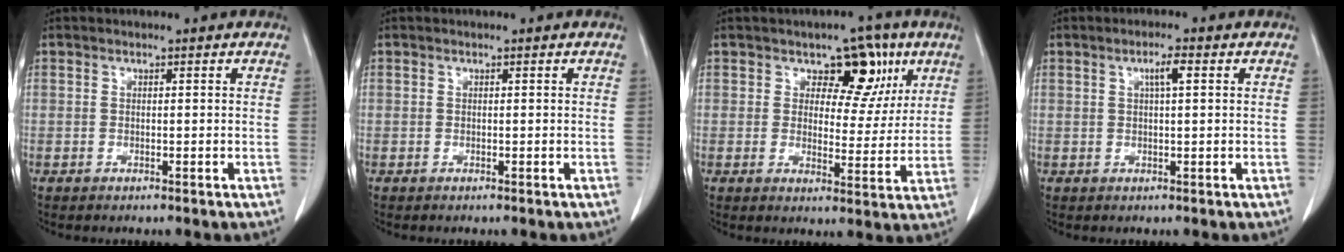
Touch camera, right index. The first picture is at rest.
{"total": 0.0}
{"total": 8.2, "force": [4.1, 5.0, 5.1], "torque": [-0.043, 0.009, 0.054]}
{"total": 2.5, "force": [0.8, 0.2, 2.4], "torque": [-0.041, 0.003, 0.014]}